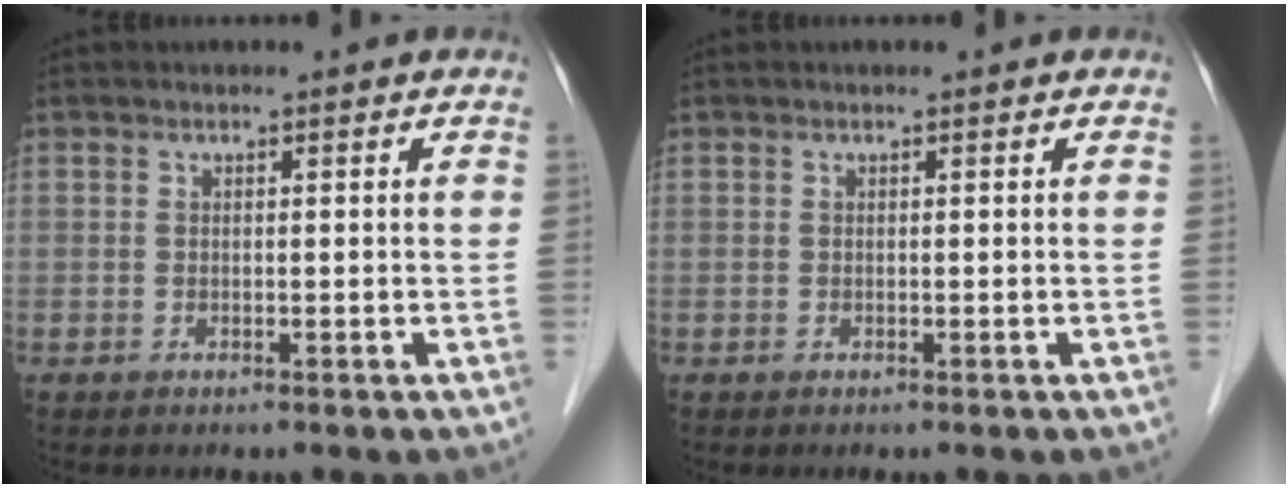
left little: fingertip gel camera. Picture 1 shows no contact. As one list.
[{"total": 0.0}]